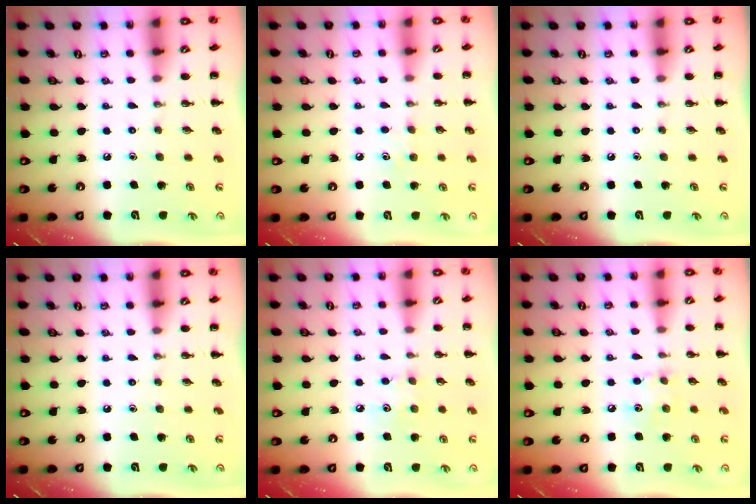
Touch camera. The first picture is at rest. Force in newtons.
{"total": 5.1, "press": 4.9, "slide": 1.5}
{"total": 0.0}
{"total": 0.0}
{"total": 4.3, "press": 4.3, "slide": 0.9}
{"total": 6.0, "press": 5.8, "slide": 1.4}